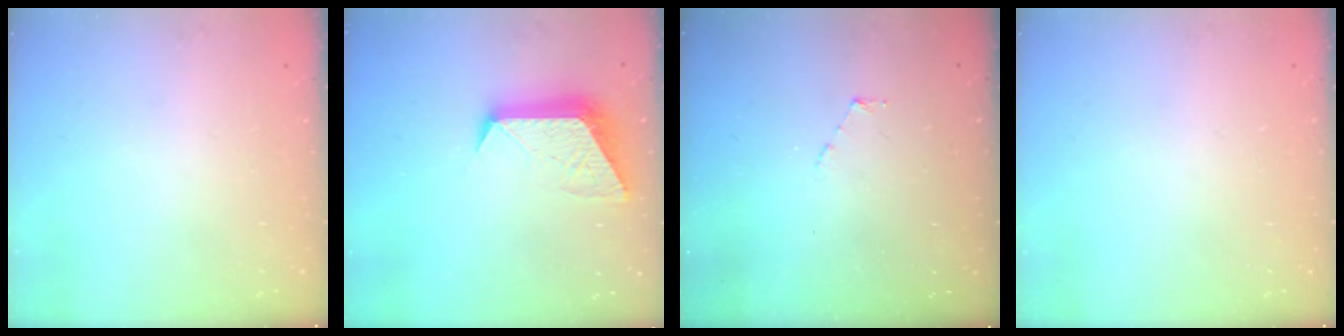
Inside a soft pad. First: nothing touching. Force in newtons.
{"total": 11.5, "press": 11.4, "slide": 1.0}
{"total": 2.9, "press": 2.9, "slide": 0.3}
{"total": 0.0}